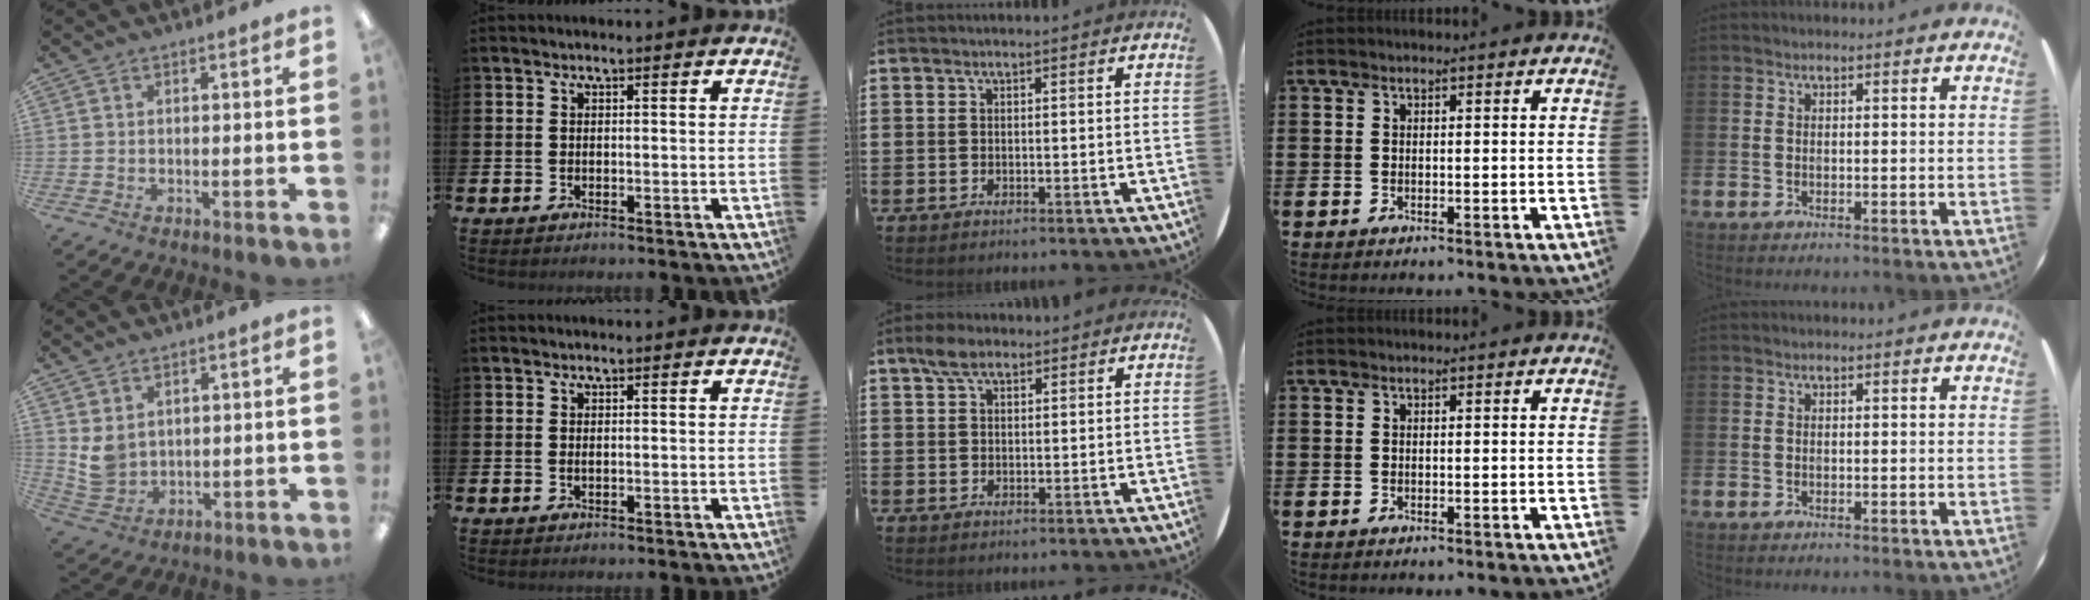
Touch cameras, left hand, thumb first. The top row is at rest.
{"thumb": {"total": 5.0, "force": [2.6, 3.7, 2.0], "torque": [-0.037, -0.008, 0.054]}, "middle": {"total": 3.7, "force": [2.6, 1.8, 1.9], "torque": [-0.034, 0.006, 0.045]}}